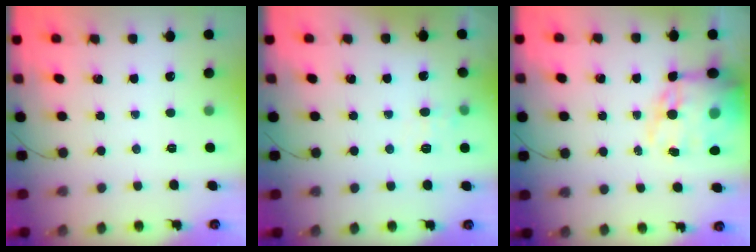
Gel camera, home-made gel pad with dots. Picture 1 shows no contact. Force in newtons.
{"total": 5.5, "press": 5.2, "slide": 1.9}
{"total": 18.4, "press": 17.9, "slide": 4.3}